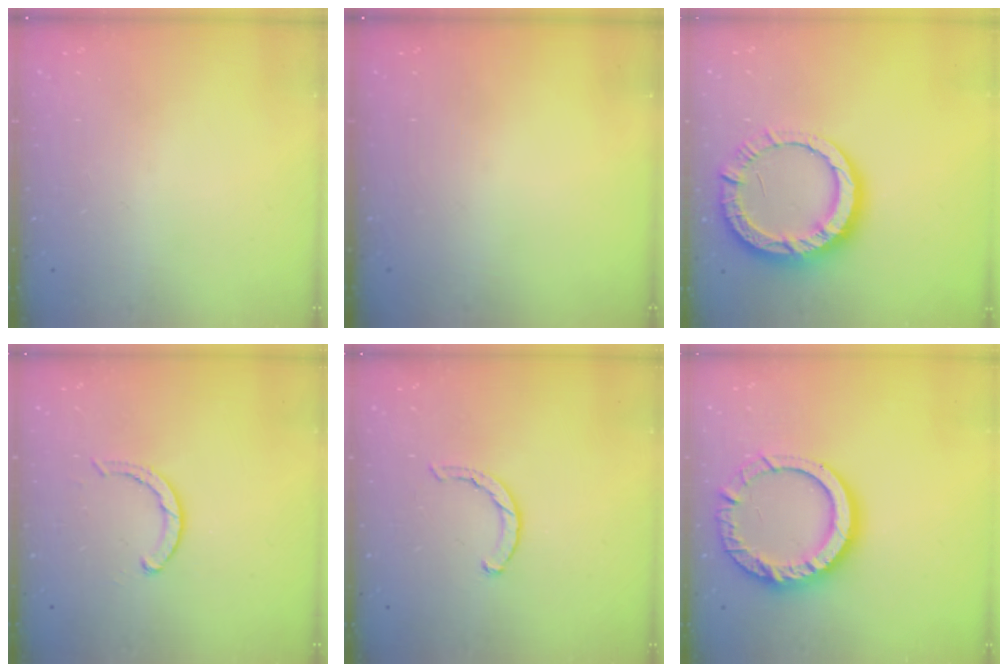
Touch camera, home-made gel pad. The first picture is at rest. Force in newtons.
{"total": 0.0}
{"total": 12.5, "press": 12.4, "slide": 0.9}
{"total": 3.7, "press": 3.7, "slide": 0.7}
{"total": 1.9, "press": 1.9, "slide": 0.3}
{"total": 16.7, "press": 16.7, "slide": 1.4}